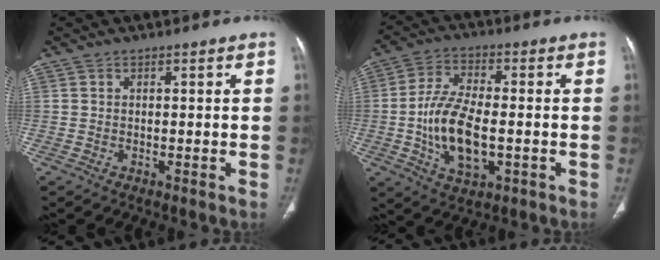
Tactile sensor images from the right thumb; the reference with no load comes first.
{"total": 12.9, "force": [-2.1, 6.2, 11.0], "torque": [-0.210, 0.006, -0.037]}